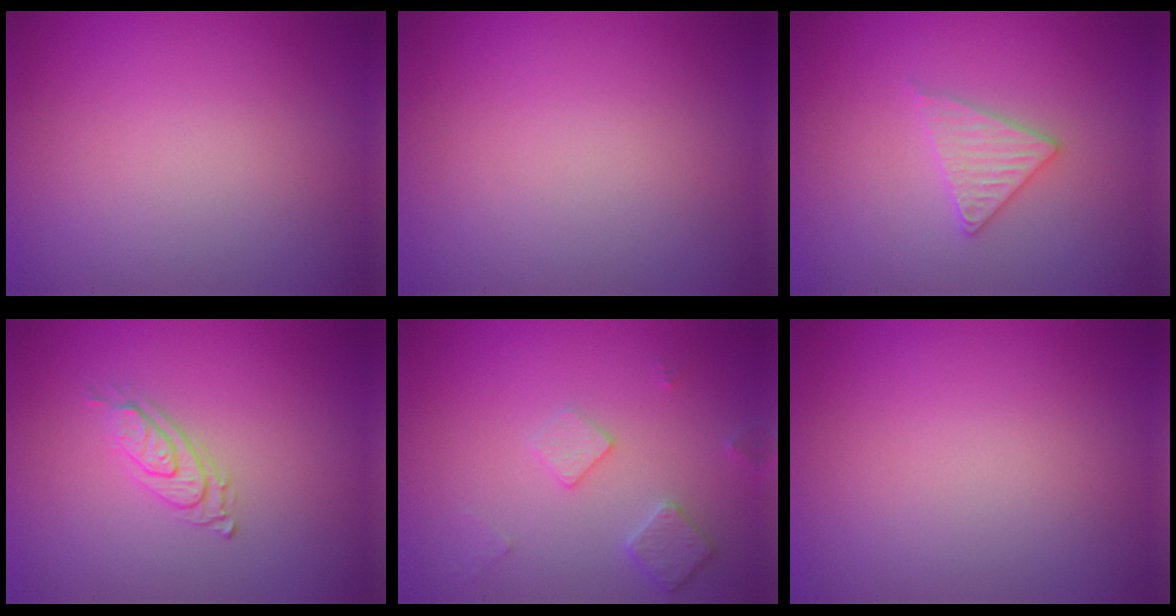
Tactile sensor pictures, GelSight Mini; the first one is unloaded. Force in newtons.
{"total": 0.0}
{"total": 2.4, "press": 2.4, "slide": 0.3}
{"total": 2.8, "press": 2.0, "slide": 2.0}
{"total": 2.5, "press": 2.4, "slide": 0.4}
{"total": 0.0}